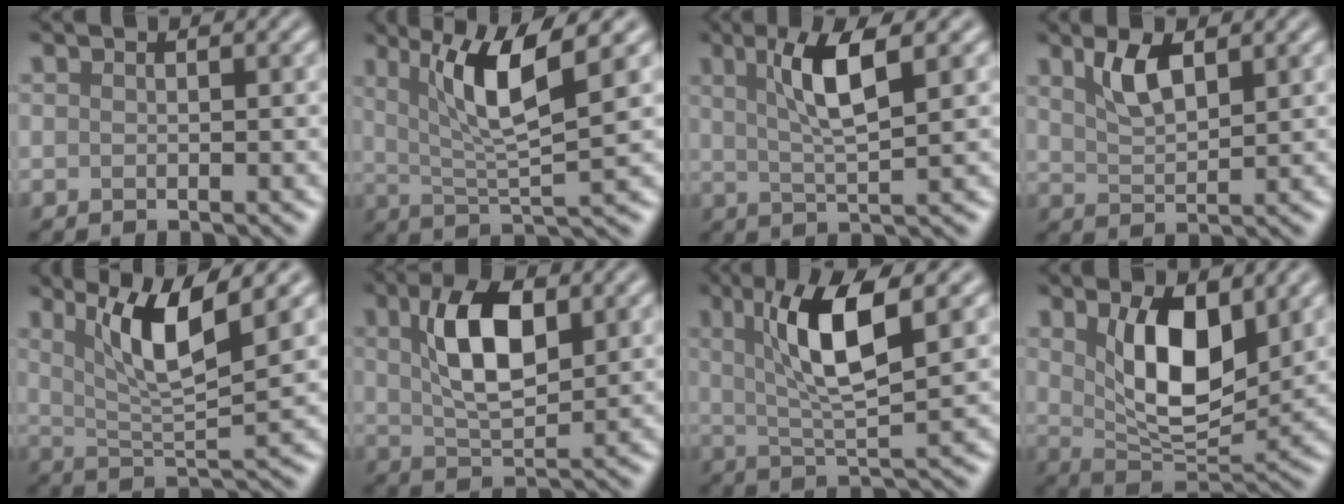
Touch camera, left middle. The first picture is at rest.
{"total": 6.8, "force": [2.6, 1.2, 6.2], "torque": [-0.111, 0.000, 0.048]}
{"total": 5.1, "force": [1.9, 1.0, 4.6], "torque": [-0.088, 0.004, 0.034]}
{"total": 3.1, "force": [1.9, 1.1, 2.2], "torque": [-0.049, 0.000, 0.037]}
{"total": 6.5, "force": [3.1, 1.2, 5.6], "torque": [-0.099, -0.004, 0.056]}
{"total": 6.9, "force": [2.1, 3.1, 5.8], "torque": [-0.112, 0.007, 0.037]}
{"total": 7.1, "force": [2.3, 1.5, 6.5], "torque": [-0.116, 0.002, 0.043]}
{"total": 7.5, "force": [2.4, 3.4, 6.2], "torque": [-0.114, -0.011, 0.047]}